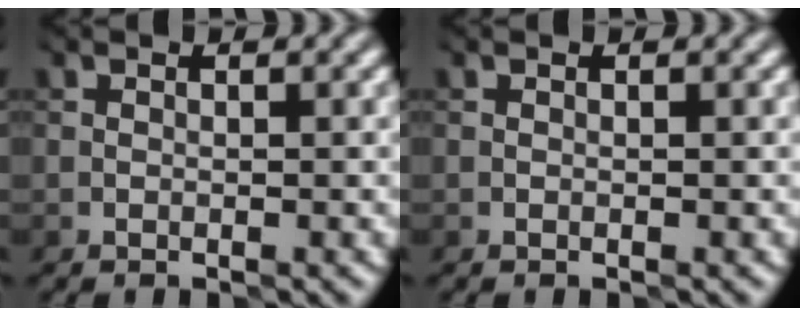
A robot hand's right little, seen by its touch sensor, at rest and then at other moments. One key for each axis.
{"total": 0.0}